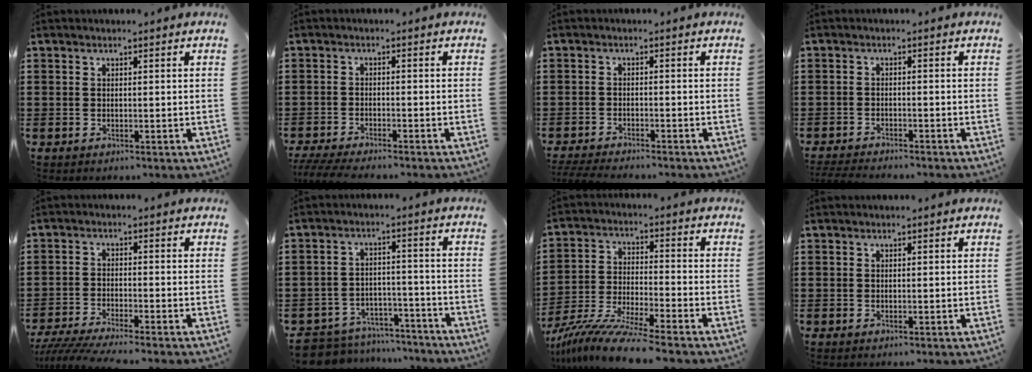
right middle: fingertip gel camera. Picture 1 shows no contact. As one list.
[{"total": 3.3, "force": [-3.1, 0.0, 1.1], "torque": [-0.033, -0.009, -0.066]}, {"total": 2.7, "force": [-2.6, 0.1, 0.6], "torque": [-0.019, -0.002, -0.056]}, {"total": 2.4, "force": [-2.4, 0.1, 0.4], "torque": [-0.016, -0.004, -0.052]}, {"total": 4.0, "force": [-3.7, -0.1, 1.5], "torque": [-0.040, -0.014, -0.076]}, {"total": 6.7, "force": [-6.6, 1.2, 0.5], "torque": [-0.024, 0.014, -0.137]}, {"total": 9.6, "force": [-8.6, -0.1, 4.3], "torque": [-0.088, 0.000, -0.169]}, {"total": 0.0}]